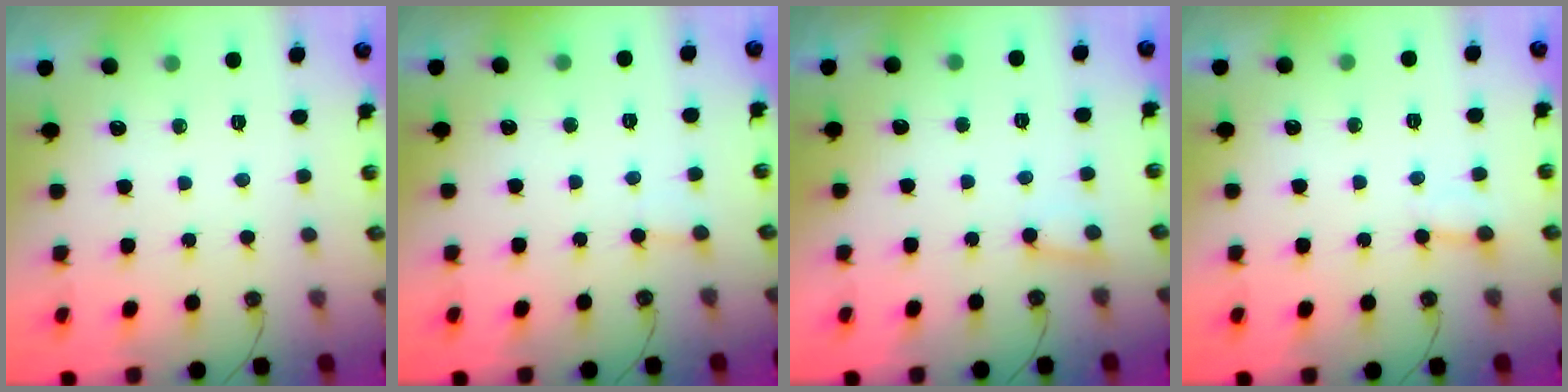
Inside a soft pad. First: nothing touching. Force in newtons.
{"total": 1.7, "press": 1.7, "slide": 0.1}
{"total": 3.9, "press": 3.8, "slide": 0.4}
{"total": 2.4, "press": 2.4, "slide": 0.1}